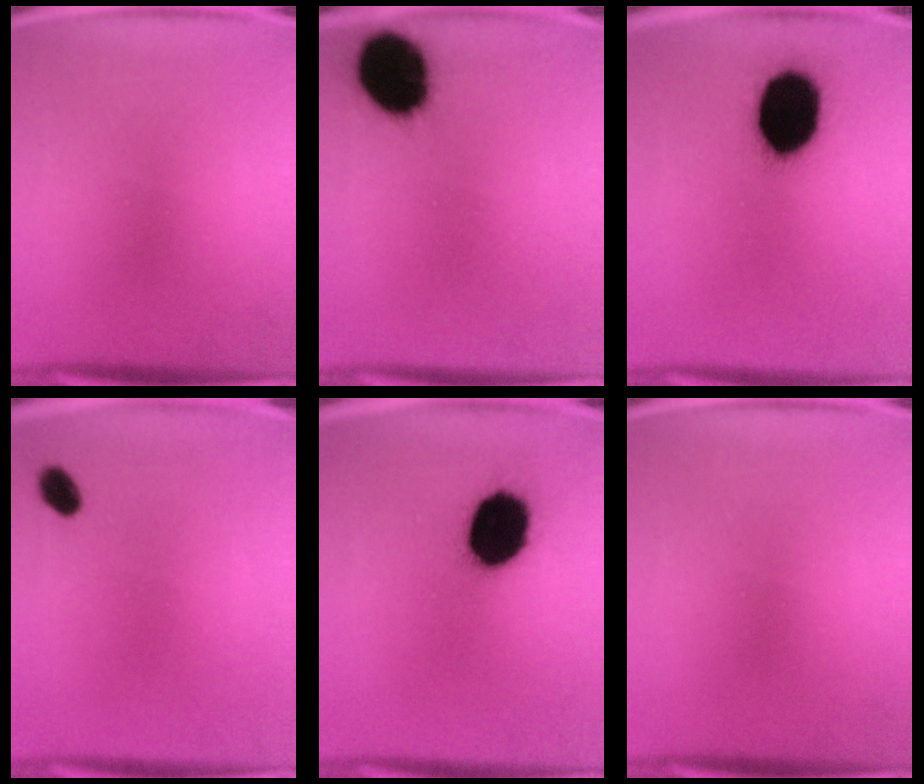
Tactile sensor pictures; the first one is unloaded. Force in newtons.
{"total": 17.8}
{"total": 19.8}
{"total": 3.2}
{"total": 17.4}
{"total": 0.0}